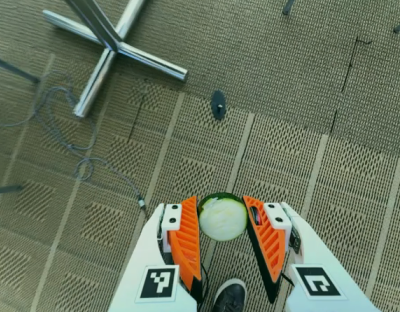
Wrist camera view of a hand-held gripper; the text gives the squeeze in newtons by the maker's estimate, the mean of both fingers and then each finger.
{"total": 9.5, "left": 9.2, "right": 9.9}